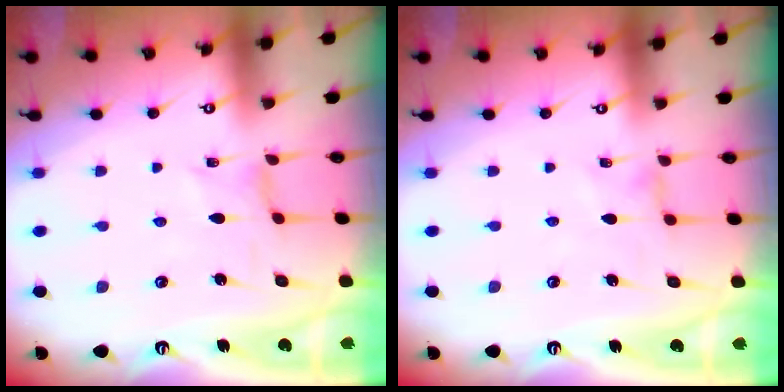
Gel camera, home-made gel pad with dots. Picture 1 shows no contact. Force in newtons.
{"total": 0.0}